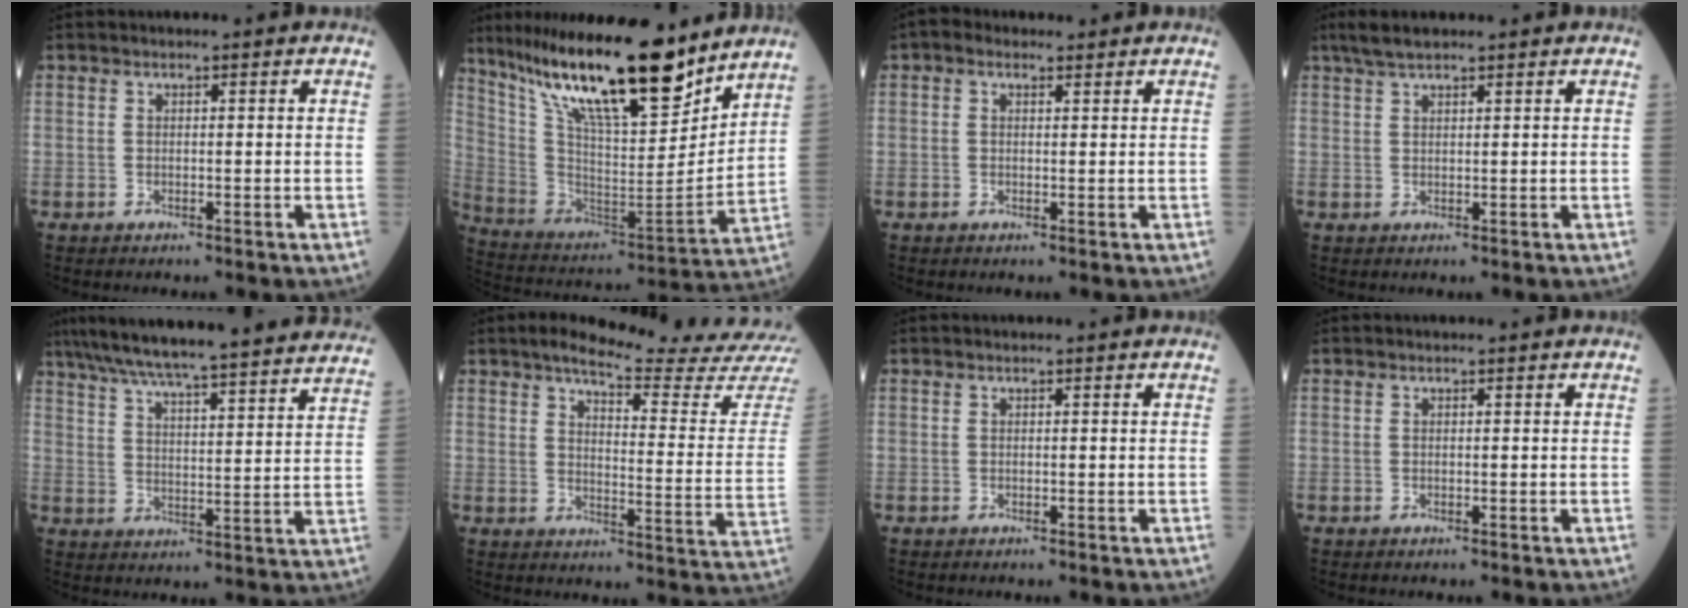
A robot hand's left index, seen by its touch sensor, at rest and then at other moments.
{"total": 23.5, "force": [17.8, 4.4, 14.7], "torque": [-0.264, -0.005, 0.312]}
{"total": 2.1, "force": [1.3, 1.3, 1.1], "torque": [-0.028, 0.020, 0.020]}
{"total": 3.8, "force": [3.0, 0.6, 2.3], "torque": [-0.051, 0.020, 0.060]}
{"total": 33.2, "force": [29.8, 2.6, 14.4], "torque": [-0.242, -0.030, 0.386]}
{"total": 18.6, "force": [17.2, -0.8, 7.0], "torque": [-0.104, -0.103, 0.201]}
{"total": 0.0}
{"total": 0.0}